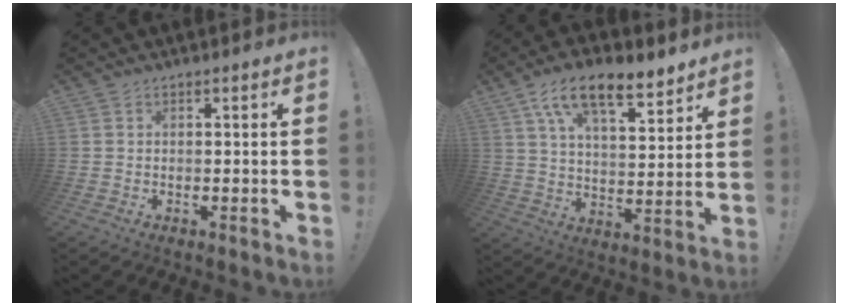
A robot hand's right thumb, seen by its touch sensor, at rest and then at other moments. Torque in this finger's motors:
{"motor_torque": [0.62, 2.21, 0.41, 0.08, 0.07]}